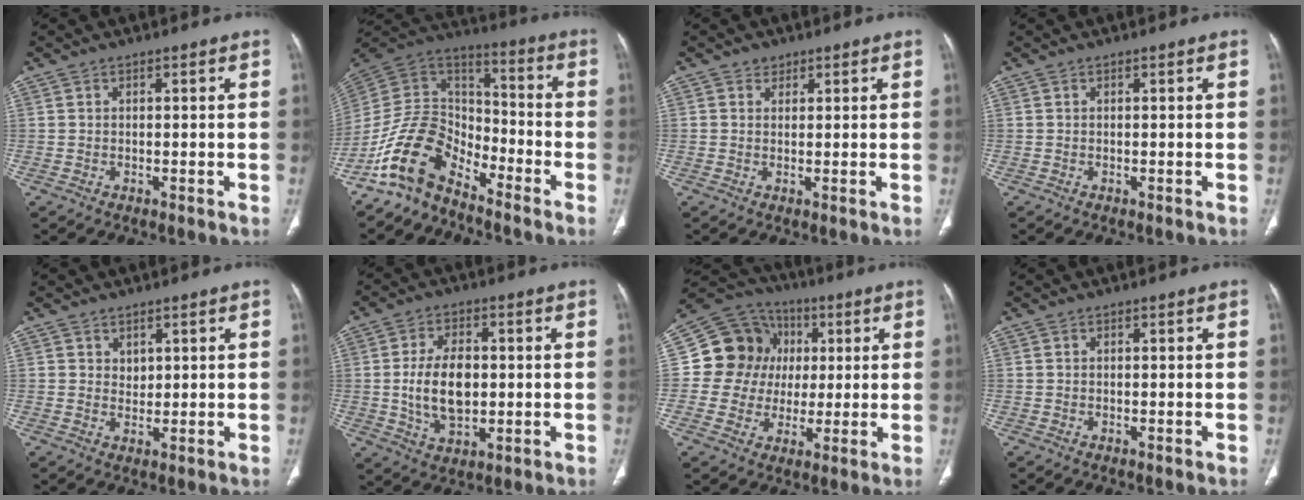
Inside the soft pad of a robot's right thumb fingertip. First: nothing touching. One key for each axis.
{"total": 12.6, "fx": -9.2, "fy": 6.8, "fz": 5.3, "tx": -0.082, "ty": 0.094, "tz": -0.192}
{"total": 1.5, "fx": 0.9, "fy": 1.1, "fz": 0.1, "tx": 0.016, "ty": -0.003, "tz": 0.009}
{"total": 0.0}
{"total": 2.0, "fx": 1.2, "fy": 1.5, "fz": 0.4, "tx": 0.011, "ty": -0.009, "tz": 0.021}
{"total": 10.4, "fx": 0.0, "fy": 6.3, "fz": 8.3, "tx": -0.137, "ty": 0.000, "tz": 0.005}
{"total": 14.5, "fx": 2.2, "fy": 13.3, "fz": 5.2, "tx": -0.055, "ty": 0.020, "tz": 0.034}
{"total": 0.0}